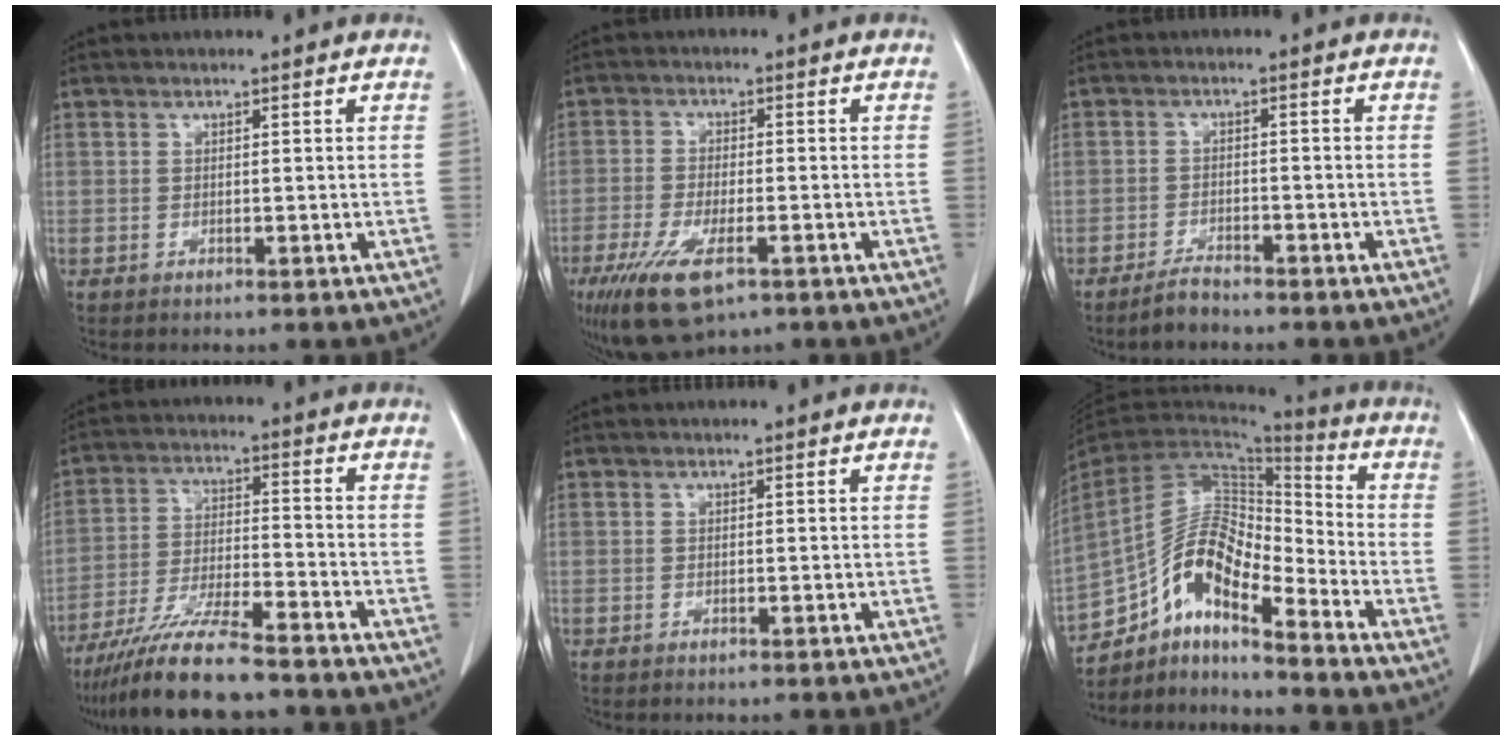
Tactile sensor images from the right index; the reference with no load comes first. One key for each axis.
{"total": 10.5, "fx": -6.0, "fy": 3.6, "fz": 7.9, "tx": -0.150, "ty": -0.022, "tz": -0.099}
{"total": 3.0, "fx": -2.8, "fy": 0.6, "fz": 1.1, "tx": -0.024, "ty": -0.003, "tz": -0.049}
{"total": 12.5, "fx": -10.5, "fy": 0.9, "fz": 6.7, "tx": -0.122, "ty": -0.022, "tz": -0.183}
{"total": 0.0}
{"total": 12.7, "fx": -8.9, "fy": 3.9, "fz": 8.2, "tx": -0.156, "ty": 0.041, "tz": -0.160}